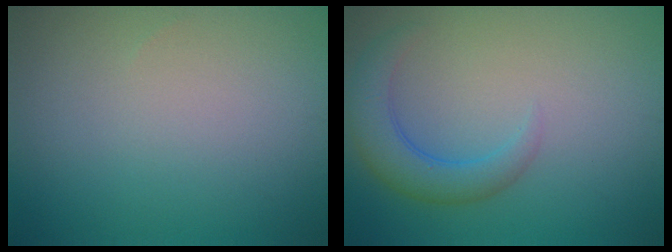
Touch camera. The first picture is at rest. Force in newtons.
{"total": 3.7, "press": 3.7, "slide": 0.3}